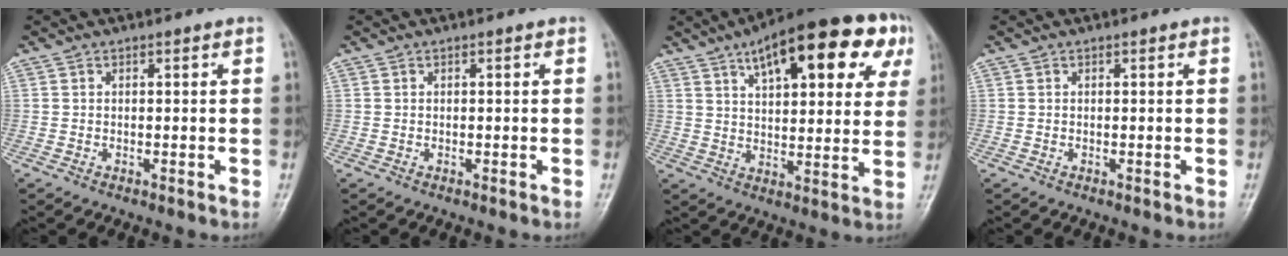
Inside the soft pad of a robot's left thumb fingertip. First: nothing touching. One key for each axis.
{"total": 0.0}
{"total": 22.2, "fx": 10.4, "fy": 8.7, "fz": 17.6, "tx": -0.219, "ty": 0.004, "tz": 0.144}
{"total": 0.0}